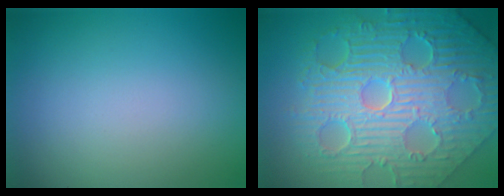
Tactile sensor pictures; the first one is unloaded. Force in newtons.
{"total": 12.3, "press": 8.2, "slide": 9.2}